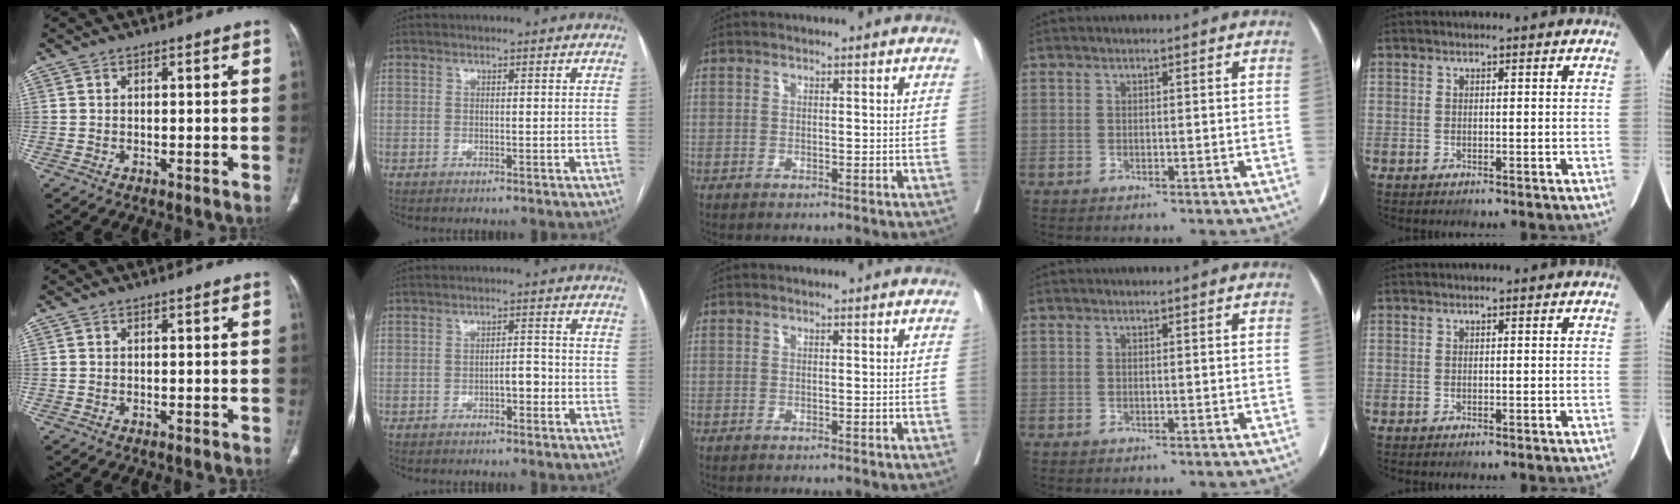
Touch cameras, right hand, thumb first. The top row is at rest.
{"index": {"total": 2.7, "force": [-1.1, 1.0, 2.2], "torque": [-0.030, 0.006, -0.018]}}